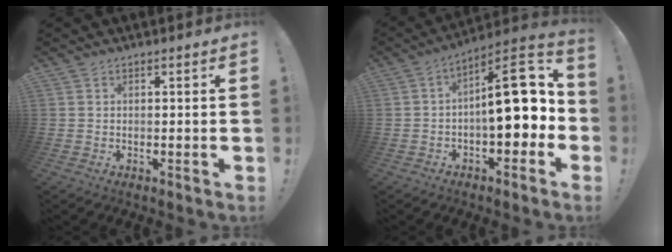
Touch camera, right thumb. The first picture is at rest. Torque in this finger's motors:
{"motor_torque": [0.67, 0.36, 1.15, -0.18, 0.13]}